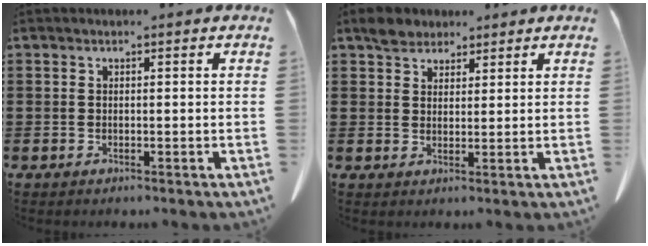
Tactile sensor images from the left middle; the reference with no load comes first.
{"total": 3.2, "force": [2.6, 1.7, 0.5], "torque": [-0.011, 0.005, 0.050]}